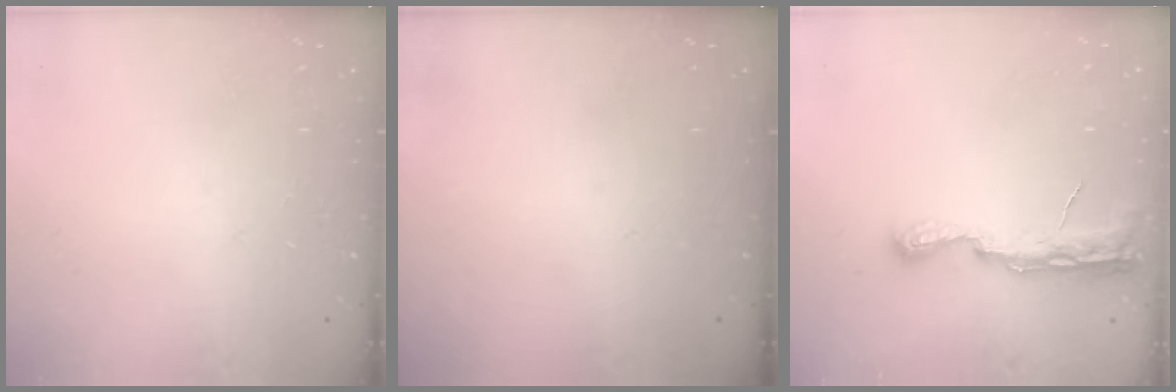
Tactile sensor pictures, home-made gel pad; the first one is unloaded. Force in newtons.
{"total": 0.0}
{"total": 8.2, "press": 8.2, "slide": 1.0}